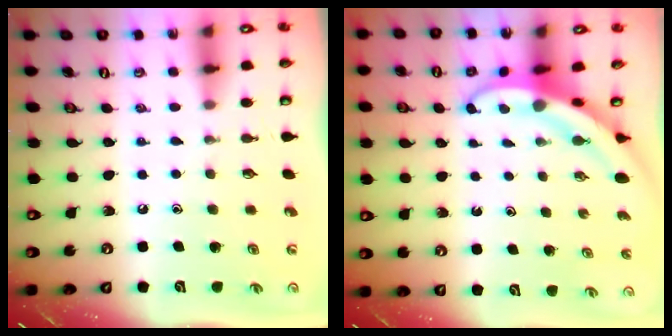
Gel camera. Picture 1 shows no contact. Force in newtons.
{"total": 3.9, "press": 3.8, "slide": 0.6}